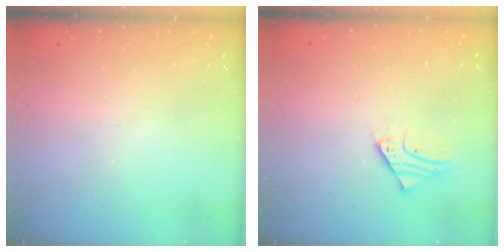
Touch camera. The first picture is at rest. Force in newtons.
{"total": 2.3, "press": 2.3, "slide": 0.2}